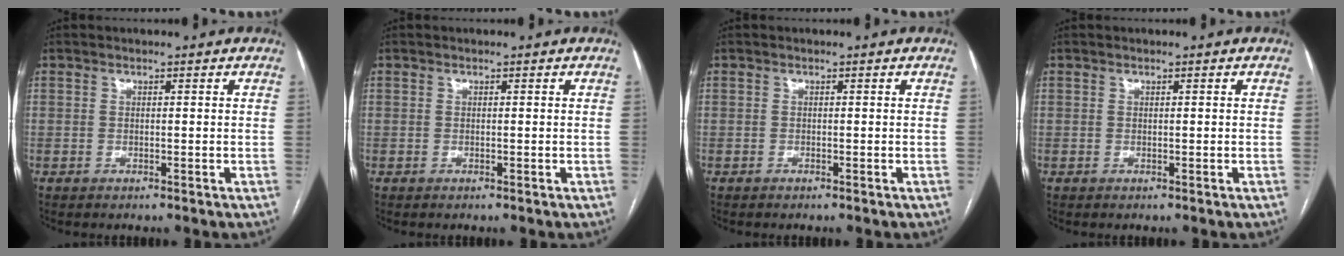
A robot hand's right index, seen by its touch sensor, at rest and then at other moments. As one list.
[{"total": 0.0}, {"total": 0.0}, {"total": 0.0}]